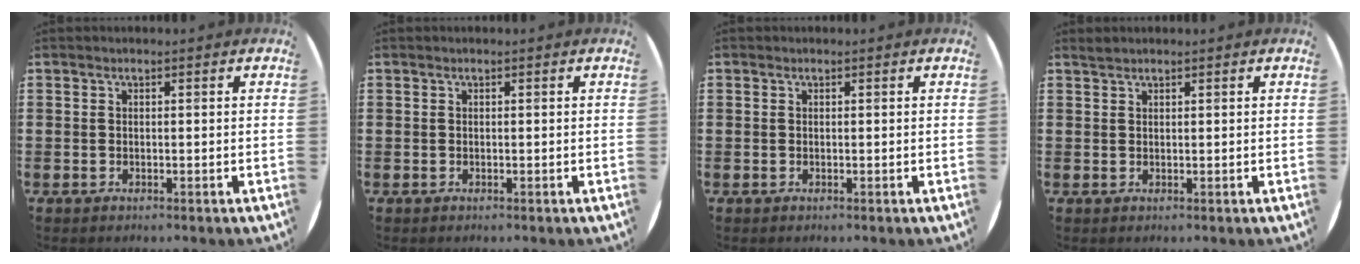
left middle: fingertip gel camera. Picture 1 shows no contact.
{"total": 0.0}
{"total": 0.0}
{"total": 0.7, "force": [0.7, 0.0, -0.1], "torque": [0.000, 0.000, 0.015]}